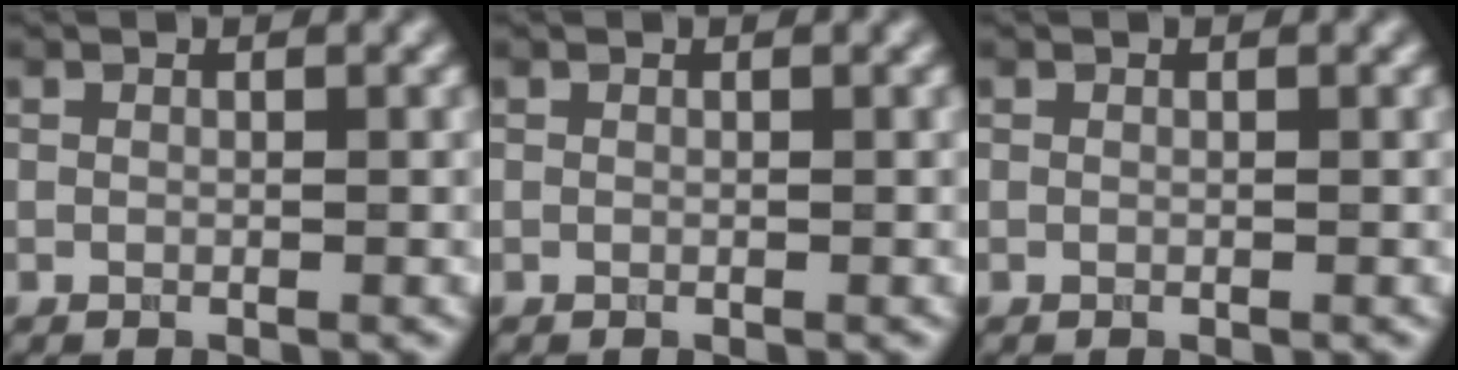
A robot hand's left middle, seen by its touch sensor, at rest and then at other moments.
{"total": 0.0}
{"total": 0.0}